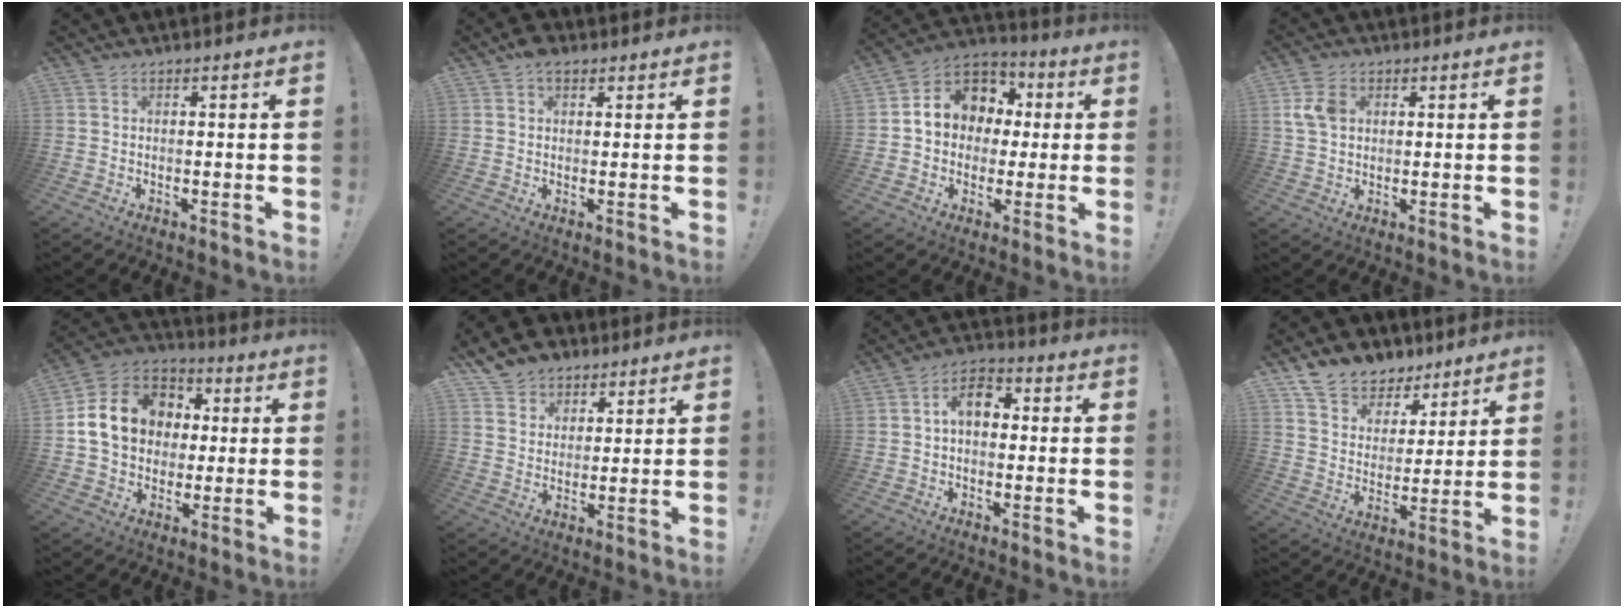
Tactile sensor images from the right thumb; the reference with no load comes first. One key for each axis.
{"total": 1.8, "fx": 1.2, "fy": 1.2, "fz": 0.8, "tx": -0.011, "ty": -0.001, "tz": 0.022}
{"total": 12.1, "fx": 2.2, "fy": 10.4, "fz": 5.7, "tx": -0.074, "ty": -0.001, "tz": 0.047}
{"total": 7.0, "fx": 1.9, "fy": 5.3, "fz": 4.0, "tx": -0.067, "ty": 0.003, "tz": 0.038}
{"total": 16.3, "fx": 2.6, "fy": 13.4, "fz": 8.9, "tx": -0.138, "ty": 0.007, "tz": 0.061}
{"total": 9.4, "fx": 6.7, "fy": 6.4, "fz": 1.7, "tx": -0.030, "ty": -0.044, "tz": 0.132}
{"total": 7.9, "fx": 1.0, "fy": 5.3, "fz": 5.8, "tx": -0.092, "ty": 0.014, "tz": 0.021}
{"total": 10.4, "fx": 8.3, "fy": 6.0, "fz": 1.7, "tx": -0.034, "ty": -0.064, "tz": 0.160}